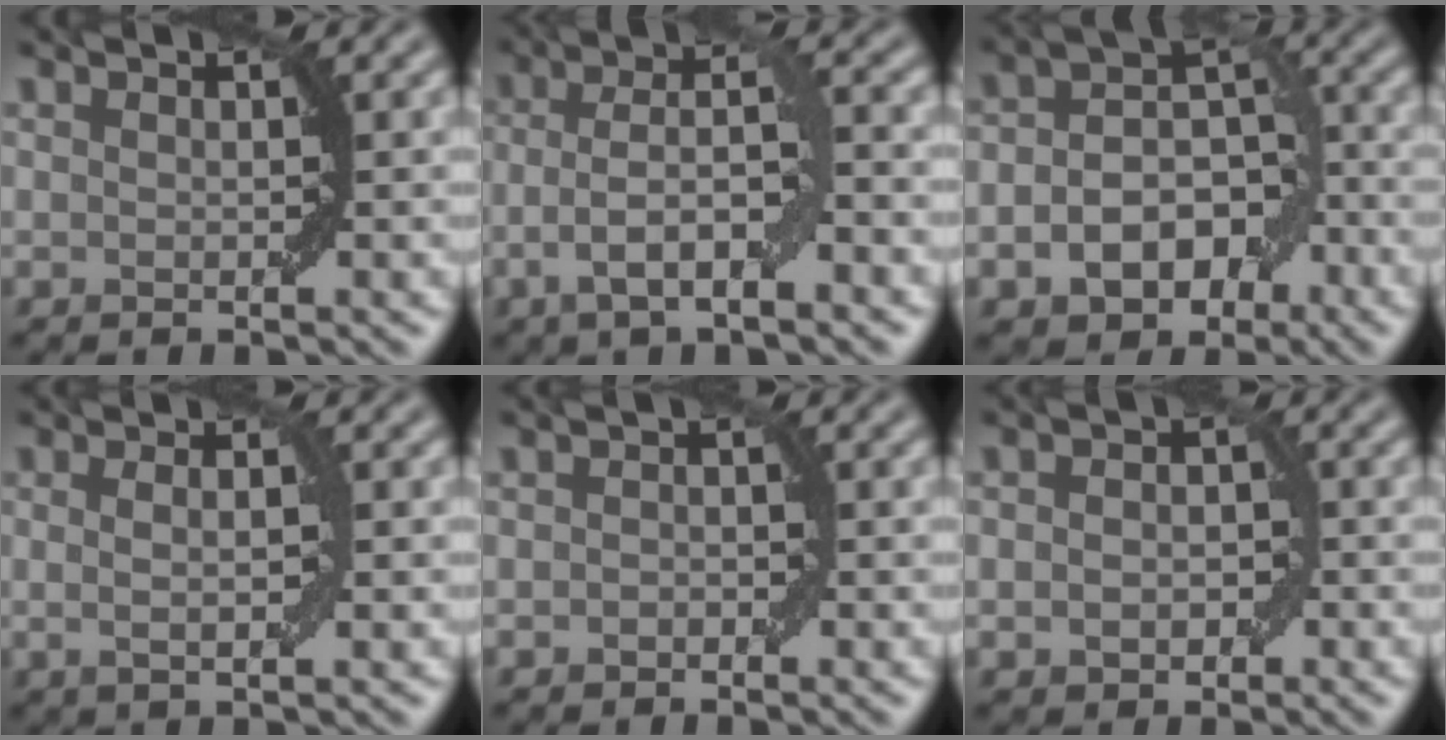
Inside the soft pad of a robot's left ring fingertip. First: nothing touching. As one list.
[{"total": 6.1, "force": [-2.1, 1.8, 5.4], "torque": [-0.100, 0.010, -0.040]}, {"total": 7.2, "force": [-2.7, 4.8, 4.6], "torque": [-0.075, -0.008, -0.043]}, {"total": 2.2, "force": [0.2, 0.5, 2.1], "torque": [-0.037, 0.000, 0.000]}, {"total": 1.0, "force": [-0.3, 0.7, 0.6], "torque": [-0.008, 0.001, -0.007]}, {"total": 2.9, "force": [-0.4, 2.1, 1.9], "torque": [-0.013, 0.001, -0.012]}]